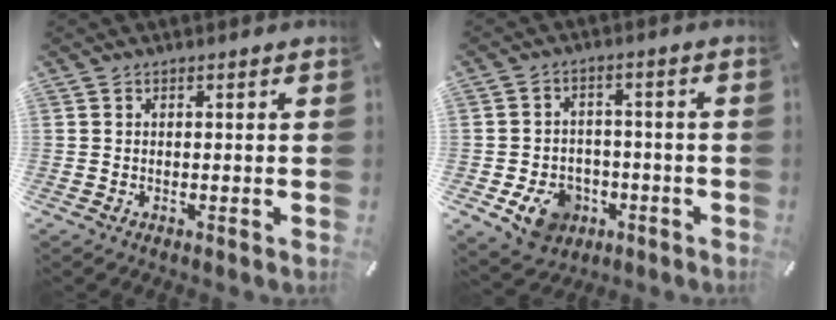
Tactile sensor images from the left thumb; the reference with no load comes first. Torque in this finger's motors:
{"motor_torque": [1.15, 1.40, 0.14, 0.04, 0.11]}